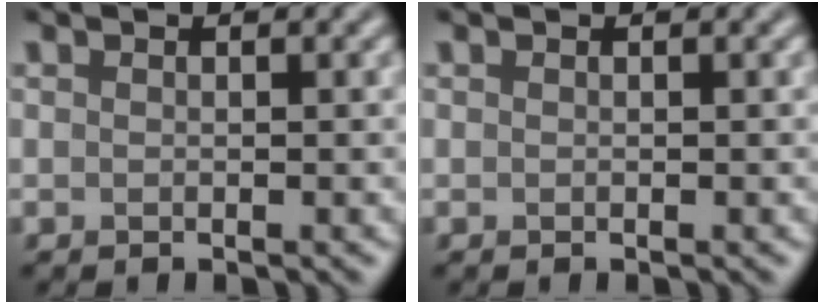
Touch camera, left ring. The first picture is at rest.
{"total": 0.0}